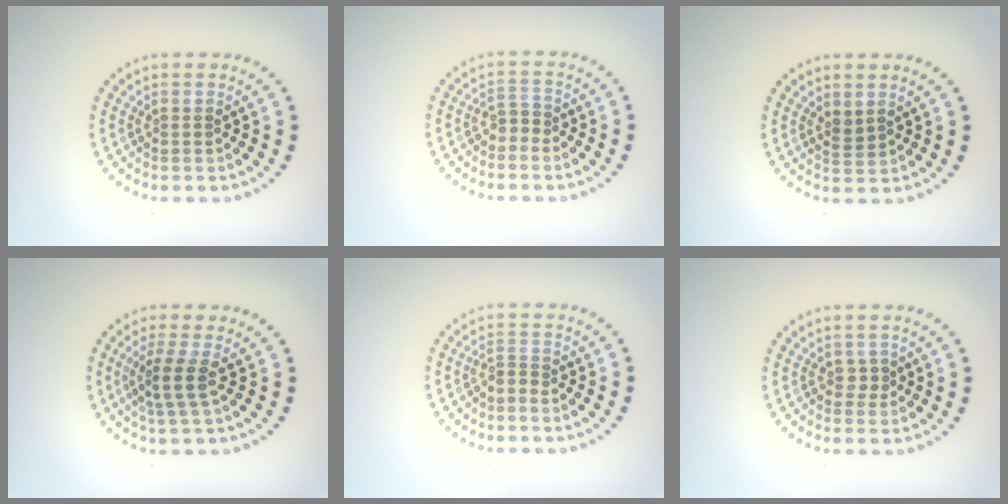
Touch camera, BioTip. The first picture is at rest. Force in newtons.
{"total": 1.4, "press": 1.1, "slide": 1.0}
{"total": 1.2, "press": 1.0, "slide": 0.7}
{"total": 2.7, "press": 2.1, "slide": 1.6}
{"total": 1.2, "press": 0.5, "slide": 1.0}
{"total": 0.9, "press": 0.8, "slide": 0.4}